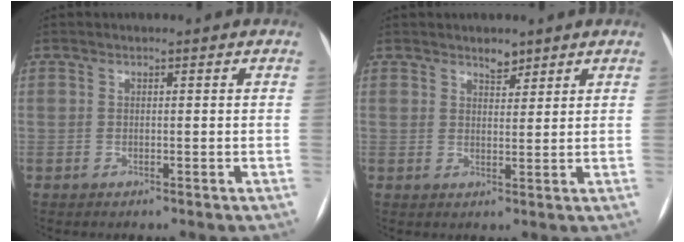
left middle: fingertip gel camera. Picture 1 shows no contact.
{"total": 2.4, "force": [2.0, 1.0, 0.9], "torque": [-0.015, -0.002, 0.031]}